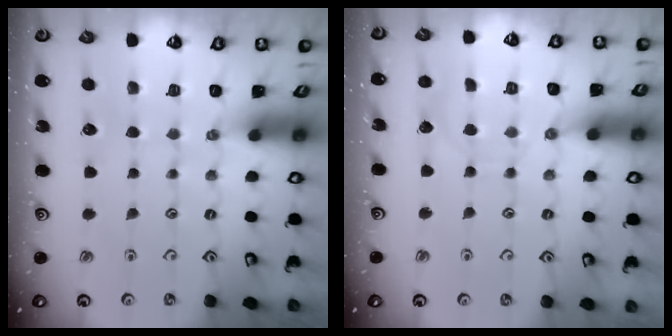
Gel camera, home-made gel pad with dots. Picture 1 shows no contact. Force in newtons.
{"total": 4.7, "press": 4.7, "slide": 0.3}